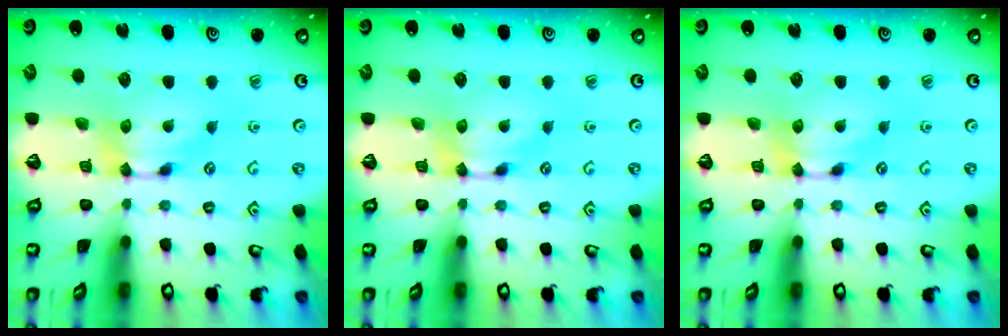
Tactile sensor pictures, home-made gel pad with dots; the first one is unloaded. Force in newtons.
{"total": 0.0}
{"total": 0.0}